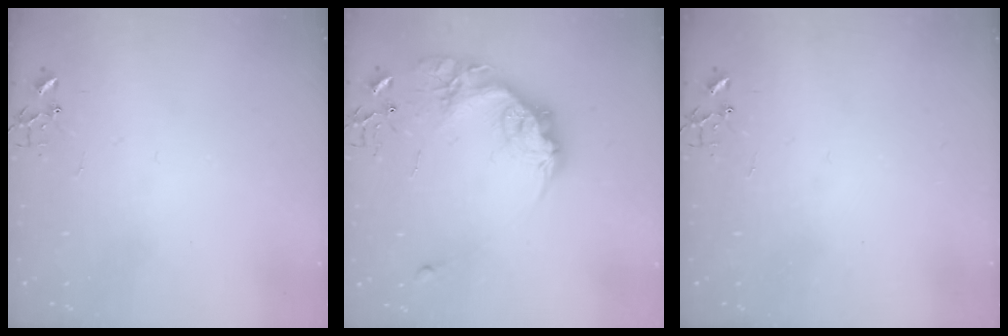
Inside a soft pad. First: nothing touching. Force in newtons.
{"total": 19.5, "press": 19.5, "slide": 1.4}
{"total": 0.0}